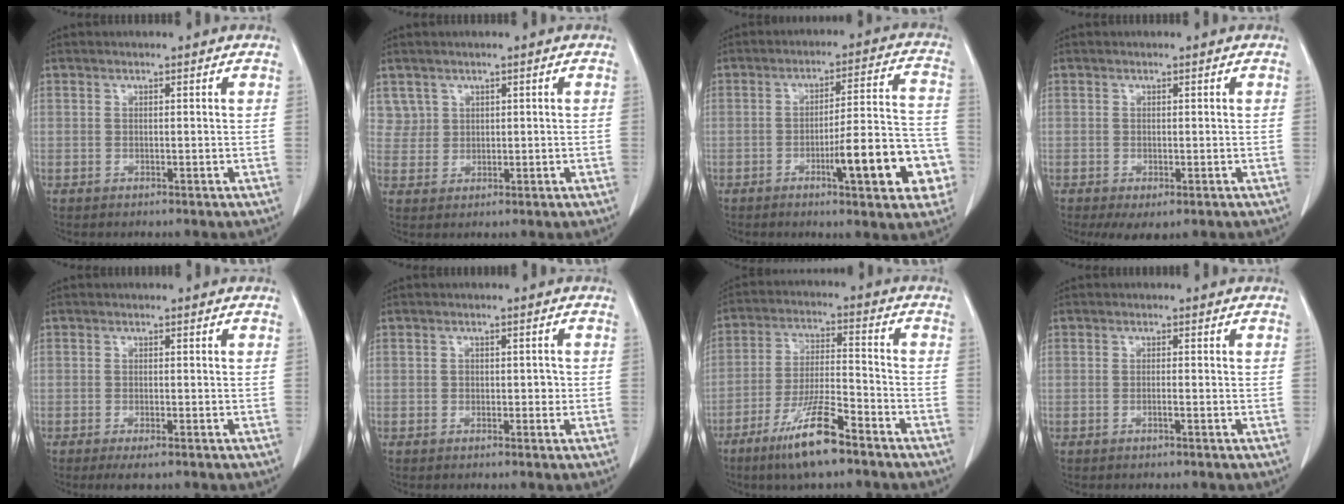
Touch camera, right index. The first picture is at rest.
{"total": 2.8, "force": [1.6, 2.3, -0.3], "torque": [0.018, 0.009, 0.027]}
{"total": 13.4, "force": [-5.0, 2.2, 12.2], "torque": [-0.161, 0.021, -0.064]}
{"total": 3.2, "force": [-1.6, 1.5, 2.3], "torque": [-0.034, -0.006, -0.016]}
{"total": 2.5, "force": [-1.6, 0.4, 1.8], "torque": [-0.031, -0.006, -0.025]}
{"total": 1.7, "force": [-0.2, 1.2, 1.2], "torque": [-0.011, 0.006, 0.000]}
{"total": 11.1, "force": [-7.4, 1.2, 8.2], "torque": [-0.159, -0.023, -0.137]}
{"total": 0.7, "force": [-0.3, -0.1, 0.6], "torque": [-0.011, 0.003, -0.005]}